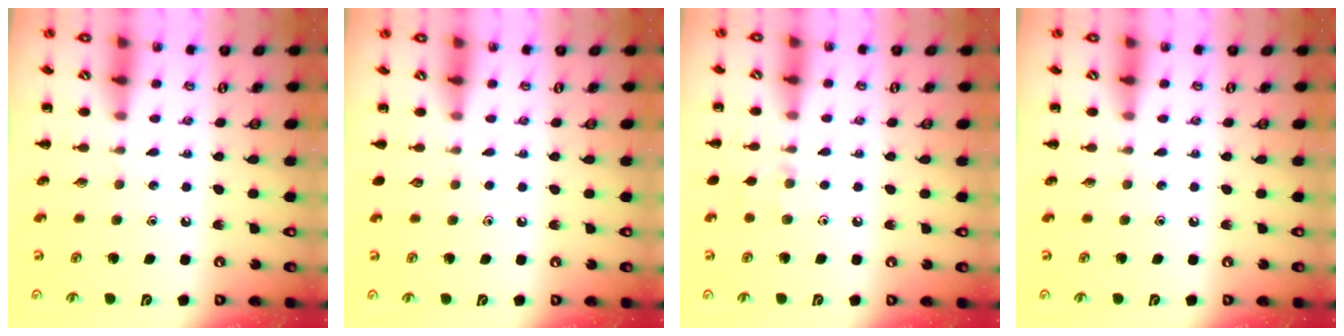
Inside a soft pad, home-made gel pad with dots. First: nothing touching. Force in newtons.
{"total": 0.0}
{"total": 4.4, "press": 4.1, "slide": 1.5}
{"total": 0.0}